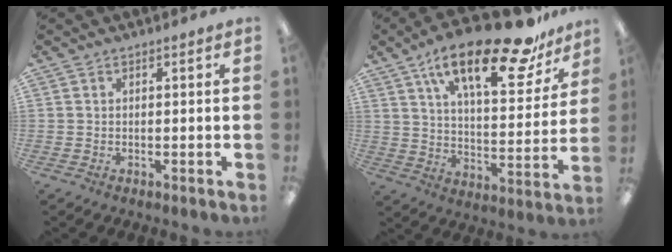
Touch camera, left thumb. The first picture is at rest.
{"total": 23.4, "force": [15.6, 7.7, 15.6], "torque": [-0.237, -0.091, 0.256]}